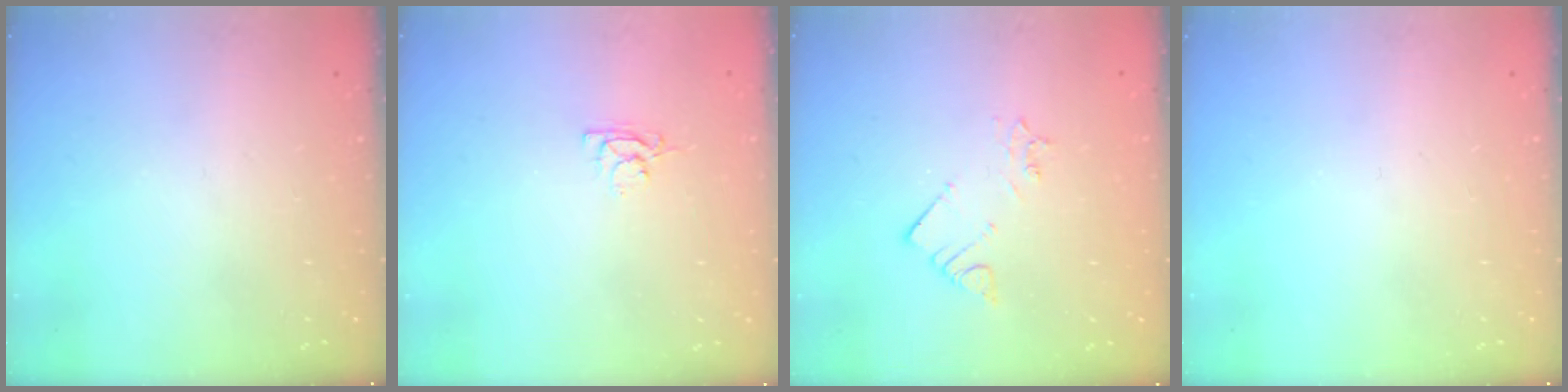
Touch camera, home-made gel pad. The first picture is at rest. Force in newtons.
{"total": 2.9, "press": 2.9, "slide": 0.3}
{"total": 2.6, "press": 2.6, "slide": 0.2}
{"total": 0.0}